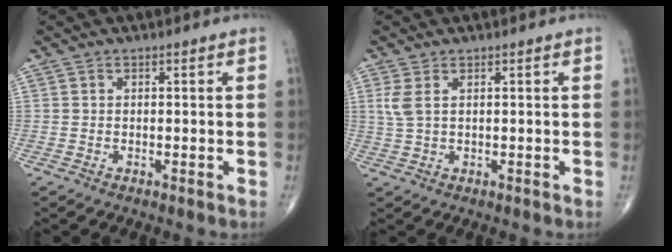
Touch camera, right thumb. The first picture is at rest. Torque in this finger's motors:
{"motor_torque": [-0.31, 0.46, 0.29, -0.08, 0.07]}